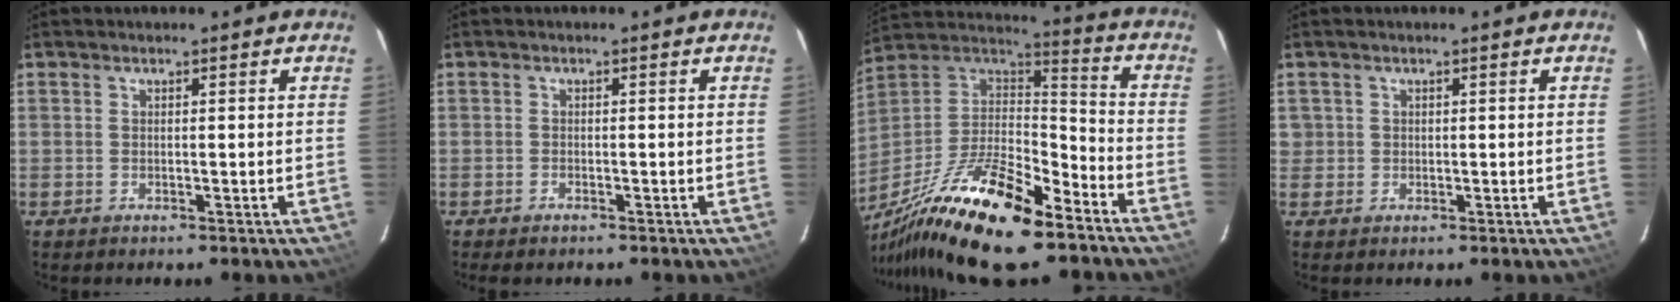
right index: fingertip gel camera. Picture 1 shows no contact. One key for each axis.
{"total": 1.2, "fx": -1.0, "fy": 0.5, "fz": 0.4, "tx": -0.012, "ty": -0.001, "tz": -0.021}
{"total": 25.9, "fx": -17.7, "fy": 7.1, "fz": 17.6, "tx": -0.337, "ty": -0.041, "tz": -0.306}
{"total": 1.5, "fx": 0.1, "fy": 1.5, "fz": -0.1, "tx": 0.012, "ty": 0.010, "tz": 0.005}